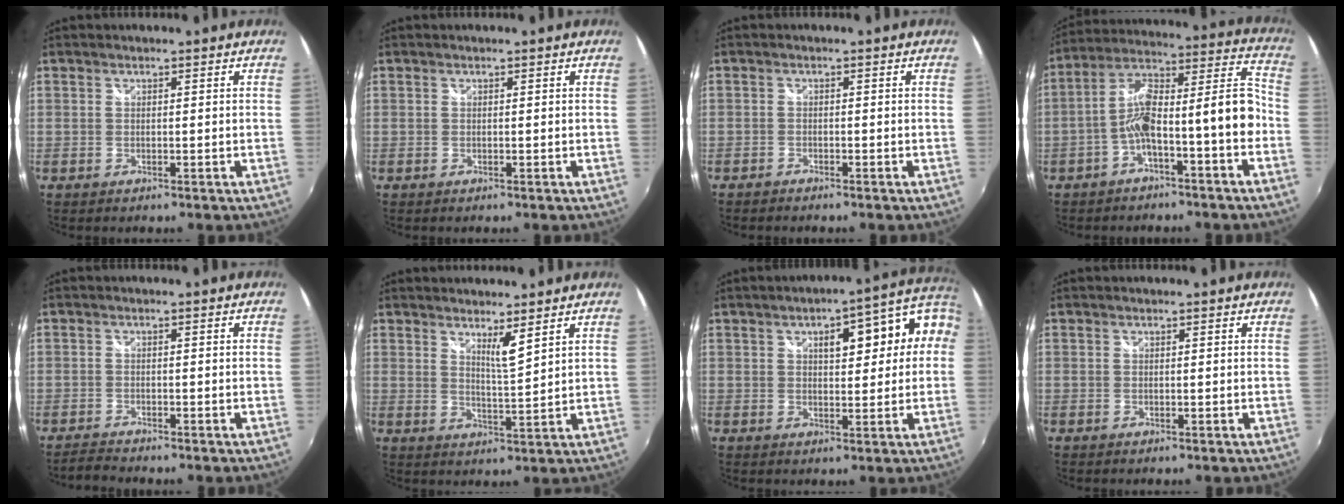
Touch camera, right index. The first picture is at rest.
{"total": 0.0}
{"total": 1.5, "force": [-1.4, 0.3, 0.2], "torque": [-0.016, -0.002, -0.028]}
{"total": 13.5, "force": [-4.4, 2.0, 12.6], "torque": [-0.200, 0.038, -0.069]}
{"total": 2.6, "force": [-2.5, -0.1, 0.5], "torque": [-0.021, -0.006, -0.047]}
{"total": 4.0, "force": [2.9, 0.0, 2.7], "torque": [-0.045, -0.007, 0.044]}
{"total": 10.9, "force": [2.0, 4.5, 9.7], "torque": [-0.125, 0.040, 0.040]}
{"total": 0.0}